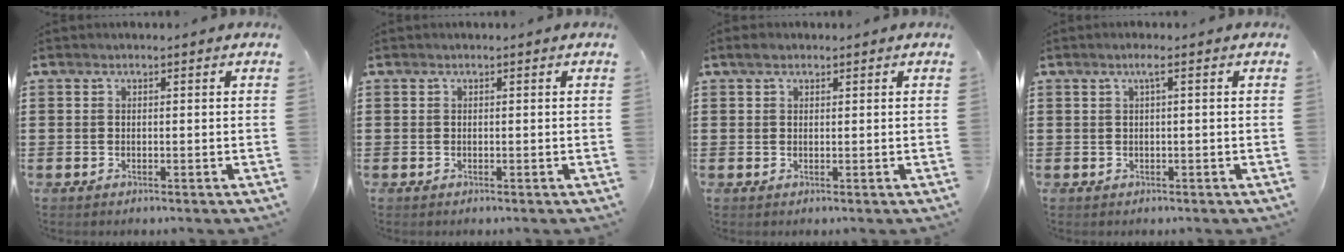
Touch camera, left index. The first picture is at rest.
{"total": 0.0}
{"total": 1.4, "force": [0.9, 0.8, 0.7], "torque": [-0.017, 0.005, 0.015]}
{"total": 1.7, "force": [0.4, 0.0, 1.6], "torque": [-0.032, 0.002, 0.005]}